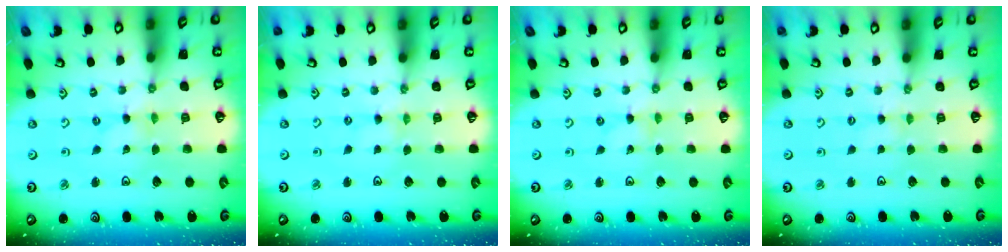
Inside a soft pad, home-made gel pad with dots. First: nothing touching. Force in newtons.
{"total": 0.6, "press": 0.6, "slide": 0.1}
{"total": 0.0}
{"total": 1.5, "press": 1.4, "slide": 0.3}